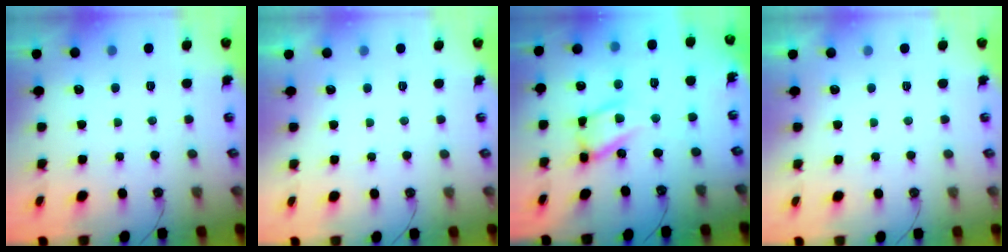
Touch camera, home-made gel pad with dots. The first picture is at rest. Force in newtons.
{"total": 0.0}
{"total": 13.3, "press": 13.3, "slide": 1.2}
{"total": 0.0}